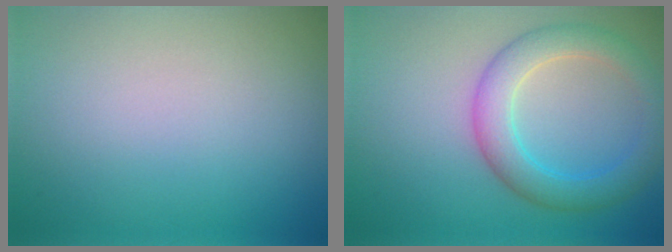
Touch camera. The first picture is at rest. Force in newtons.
{"total": 4.8, "press": 4.8, "slide": 0.2}